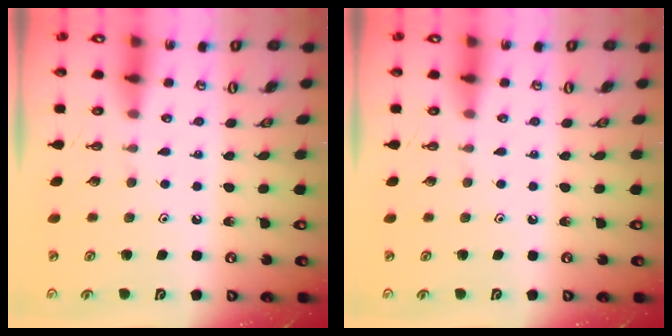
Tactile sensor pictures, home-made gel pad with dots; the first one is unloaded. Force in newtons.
{"total": 0.0}